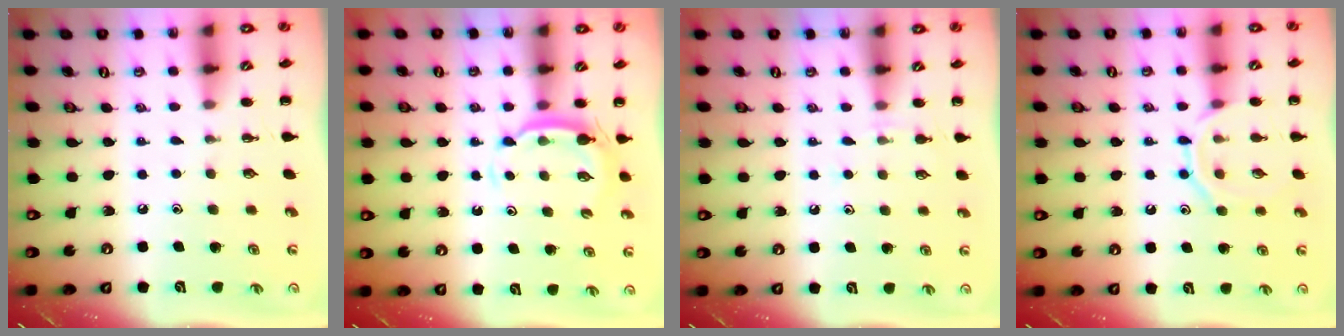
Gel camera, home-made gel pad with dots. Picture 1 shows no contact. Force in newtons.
{"total": 5.5, "press": 5.5, "slide": 0.7}
{"total": 4.9, "press": 4.6, "slide": 1.7}
{"total": 9.8, "press": 9.8, "slide": 0.7}